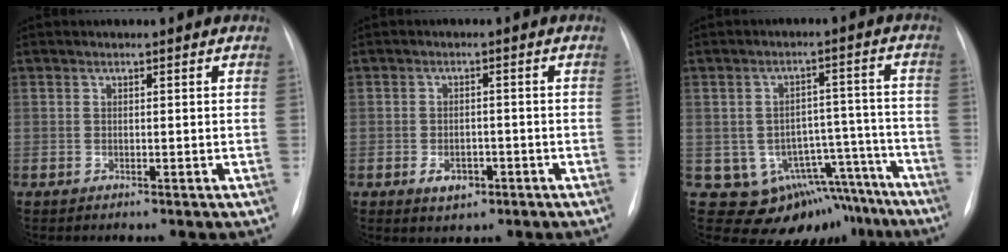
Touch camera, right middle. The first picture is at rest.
{"total": 3.6, "force": [-1.7, 2.3, 2.1], "torque": [-0.031, 0.002, -0.019]}
{"total": 12.9, "force": [-8.6, 8.7, 4.1], "torque": [-0.032, 0.056, -0.101]}